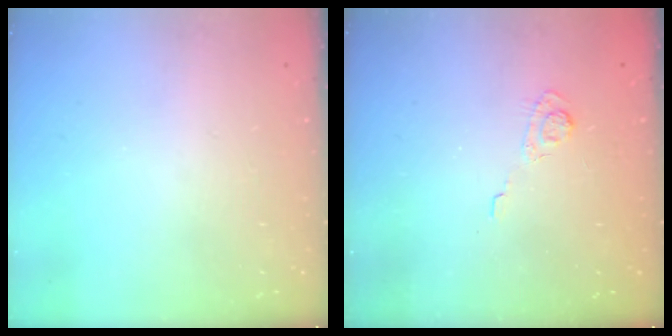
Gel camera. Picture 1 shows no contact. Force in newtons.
{"total": 3.5, "press": 3.1, "slide": 1.6}